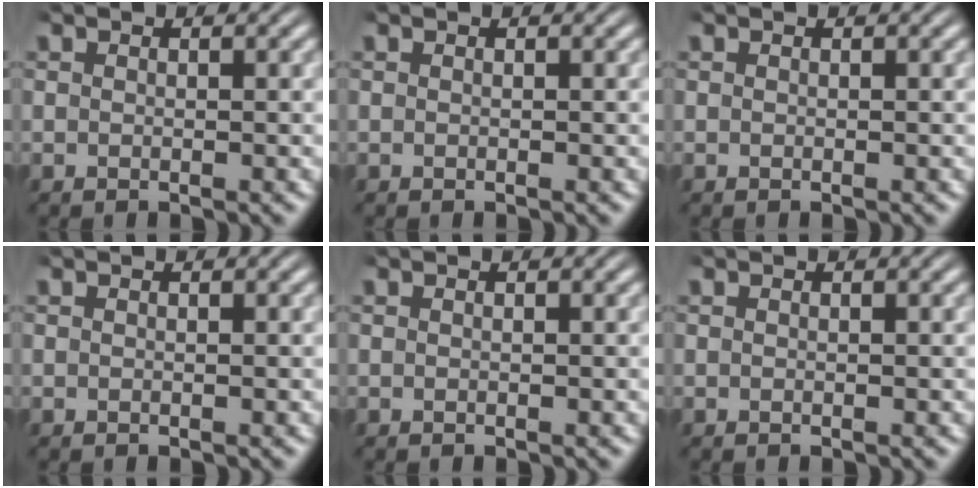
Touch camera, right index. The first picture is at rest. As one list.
[{"total": 0.0}, {"total": 0.0}, {"total": 0.0}, {"total": 0.0}, {"total": 0.0}]